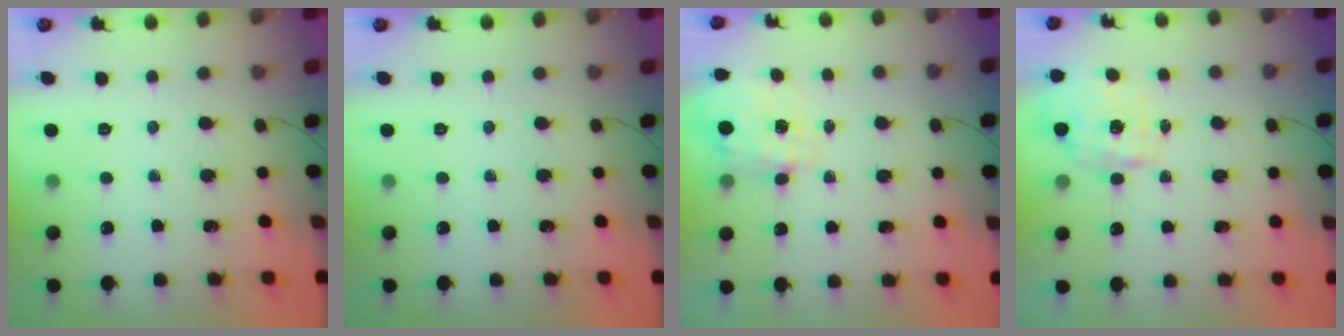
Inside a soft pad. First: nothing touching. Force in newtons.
{"total": 0.0}
{"total": 1.5, "press": 1.4, "slide": 0.3}
{"total": 1.7, "press": 1.6, "slide": 0.6}